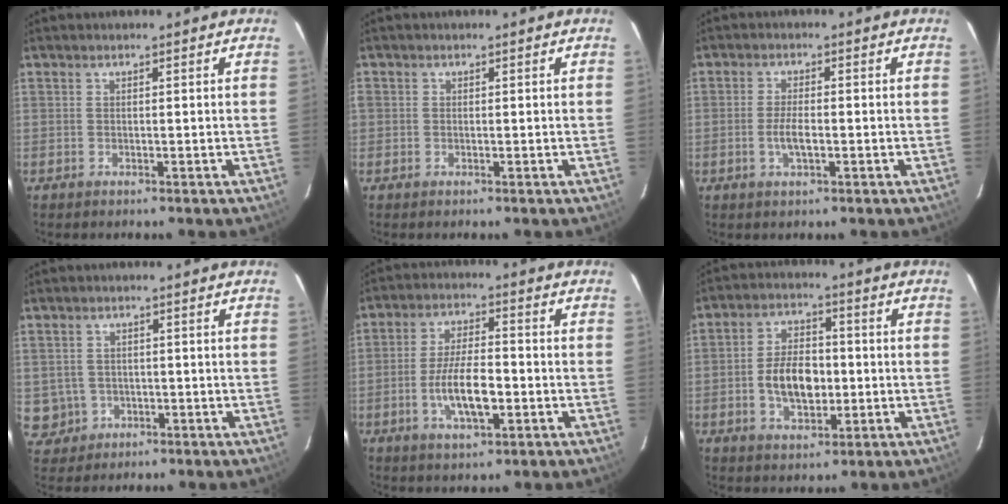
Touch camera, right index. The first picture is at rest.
{"total": 0.6, "force": [-0.1, 0.6, 0.1], "torque": [-0.002, -0.001, -0.005]}
{"total": 3.5, "force": [-1.0, 1.1, 3.2], "torque": [-0.066, -0.004, -0.018]}
{"total": 5.2, "force": [-0.8, 5.1, 0.8], "torque": [-0.026, 0.009, 0.005]}
{"total": 9.1, "force": [-2.7, 3.2, 8.1], "torque": [-0.161, -0.005, -0.046]}
{"total": 9.4, "force": [-1.5, 5.6, 7.4], "torque": [-0.142, 0.010, -0.020]}